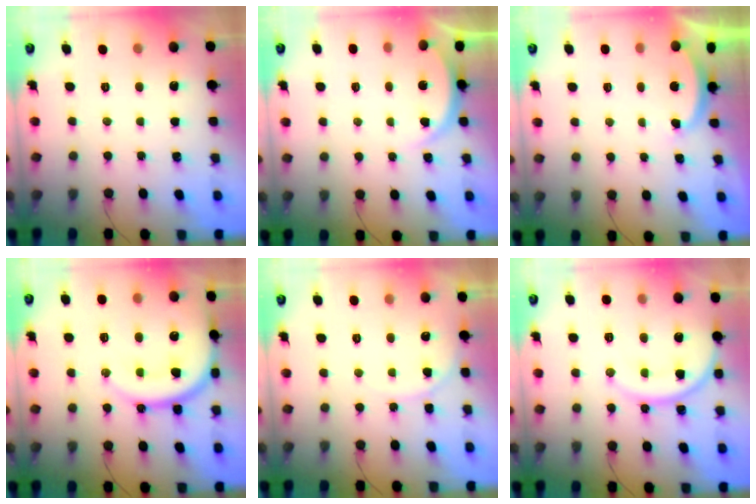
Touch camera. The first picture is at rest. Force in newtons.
{"total": 3.9, "press": 3.9, "slide": 0.6}
{"total": 2.5, "press": 2.5, "slide": 0.5}
{"total": 17.8, "press": 17.7, "slide": 1.5}
{"total": 8.0, "press": 8.0, "slide": 0.6}
{"total": 12.4, "press": 12.3, "slide": 1.1}